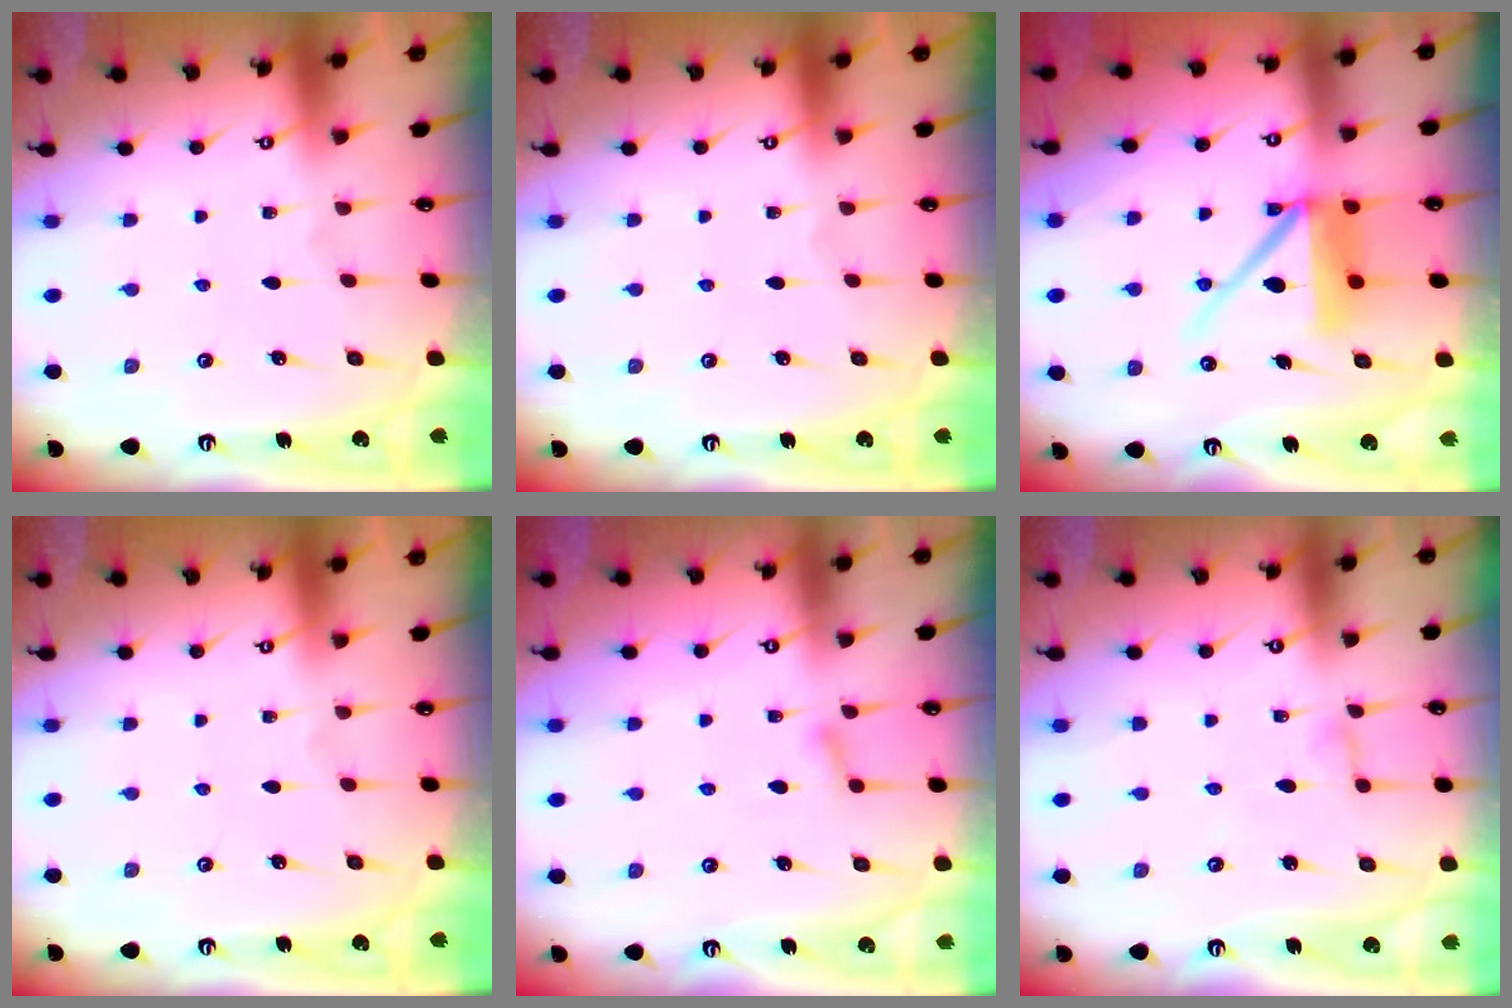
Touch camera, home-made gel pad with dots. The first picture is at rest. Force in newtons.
{"total": 0.0}
{"total": 11.1, "press": 11.0, "slide": 1.6}
{"total": 0.0}
{"total": 6.1, "press": 6.0, "slide": 0.8}
{"total": 2.9, "press": 2.9, "slide": 0.2}